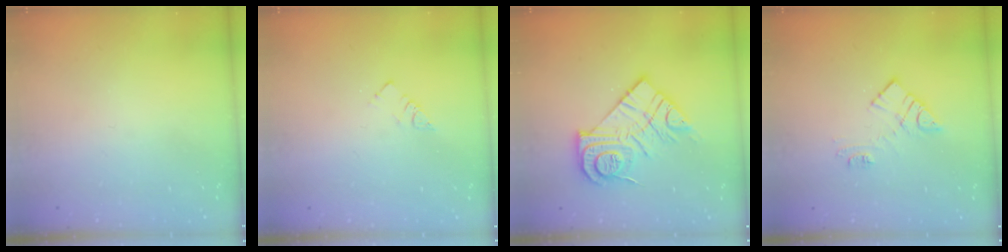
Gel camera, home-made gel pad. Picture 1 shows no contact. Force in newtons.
{"total": 3.2, "press": 3.2, "slide": 0.0}
{"total": 16.3, "press": 16.2, "slide": 1.1}
{"total": 10.1, "press": 10.1, "slide": 0.6}